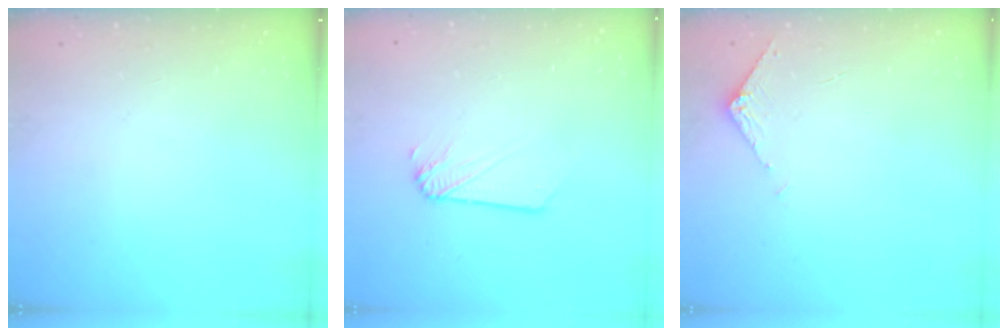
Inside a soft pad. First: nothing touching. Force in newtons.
{"total": 1.9, "press": 1.9, "slide": 0.3}
{"total": 5.9, "press": 5.8, "slide": 0.7}